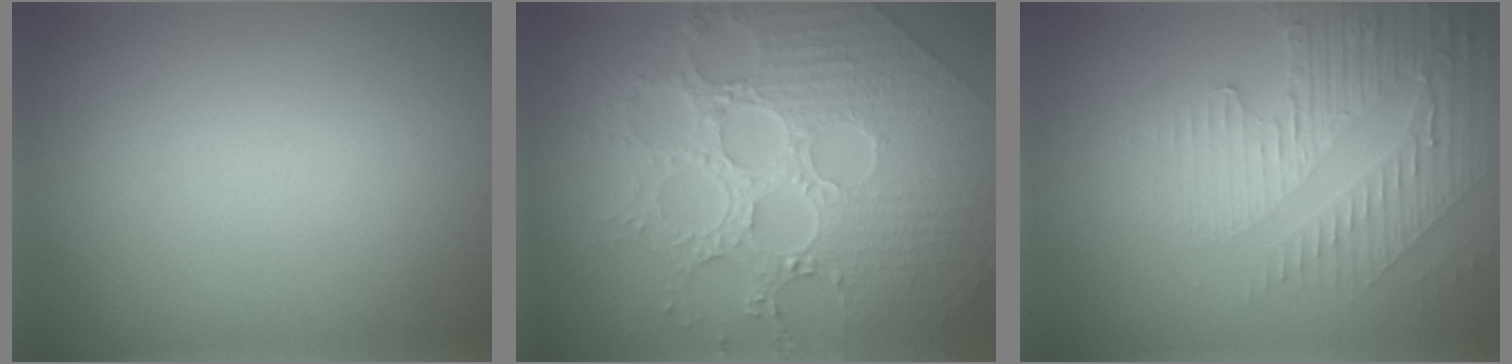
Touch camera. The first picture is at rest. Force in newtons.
{"total": 9.1, "press": 6.6, "slide": 6.2}
{"total": 3.7, "press": 3.5, "slide": 1.4}